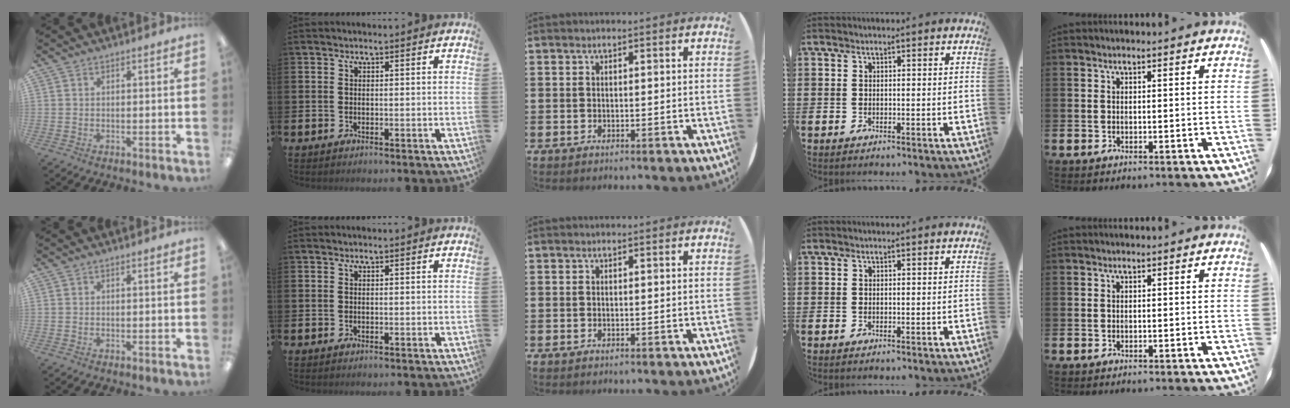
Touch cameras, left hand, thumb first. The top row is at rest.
{}